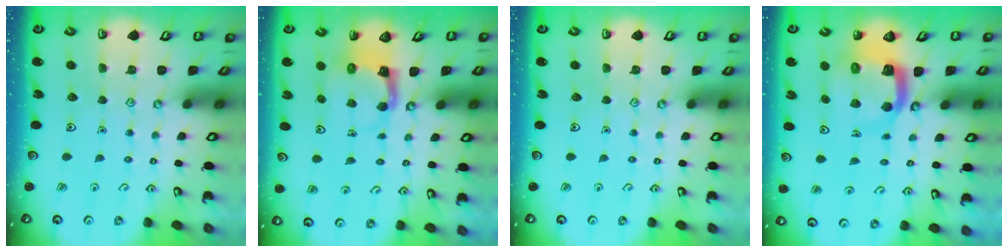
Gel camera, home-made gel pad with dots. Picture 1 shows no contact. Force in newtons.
{"total": 4.0, "press": 3.9, "slide": 0.6}
{"total": 0.0}
{"total": 9.0, "press": 8.9, "slide": 1.2}